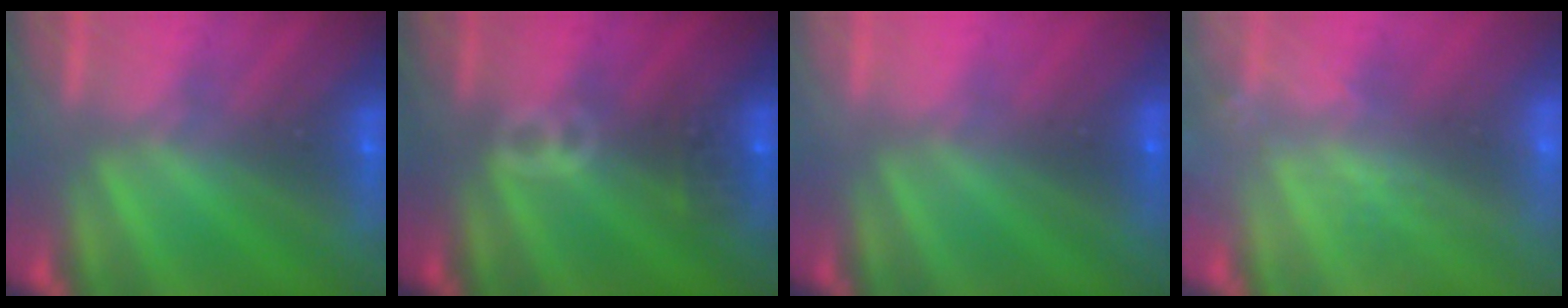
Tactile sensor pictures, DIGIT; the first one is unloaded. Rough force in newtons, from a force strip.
{"total": 3.4}
{"total": 3.3}
{"total": 2.2}